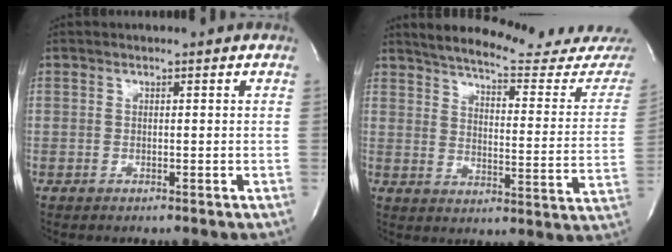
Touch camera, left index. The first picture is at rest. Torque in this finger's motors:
{"motor_torque": [-0.07, -0.13, 0.17, 0.02]}